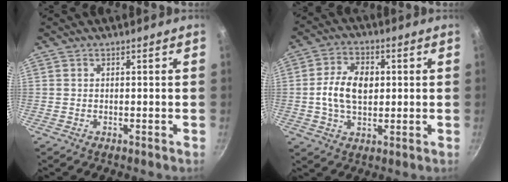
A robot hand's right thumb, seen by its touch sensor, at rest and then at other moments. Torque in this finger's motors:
{"motor_torque": [0.21, 0.13, 0.88, -0.29, 0.08]}